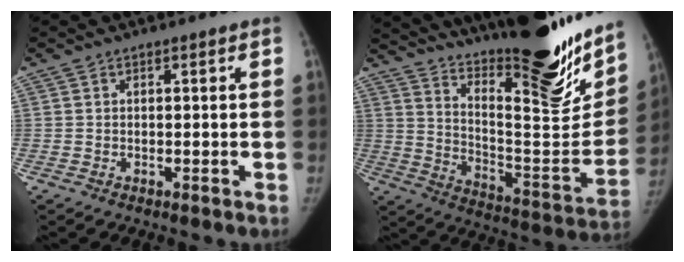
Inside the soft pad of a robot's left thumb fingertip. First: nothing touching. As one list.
[{"total": 33.7, "force": [25.2, 7.3, 21.1], "torque": [-0.301, -0.140, 0.369]}]